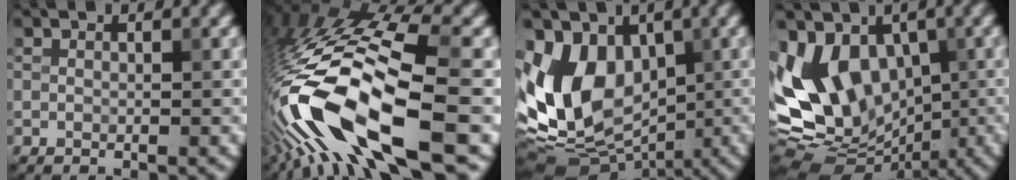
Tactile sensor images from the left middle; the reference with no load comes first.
{"total": 15.3, "force": [-6.8, 5.0, 12.8], "torque": [-0.257, -0.004, -0.119]}
{"total": 11.3, "force": [-0.1, 8.3, 7.7], "torque": [-0.145, 0.001, -0.017]}
{"total": 11.8, "force": [-0.2, 8.9, 7.7], "torque": [-0.111, 0.006, 0.005]}